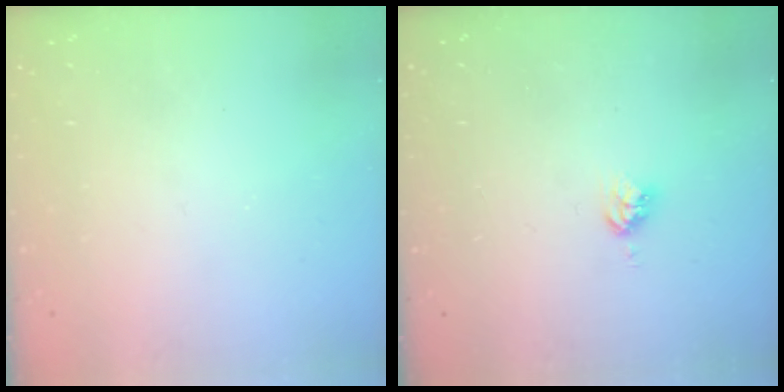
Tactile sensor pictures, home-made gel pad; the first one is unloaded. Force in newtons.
{"total": 3.7, "press": 3.7, "slide": 0.5}